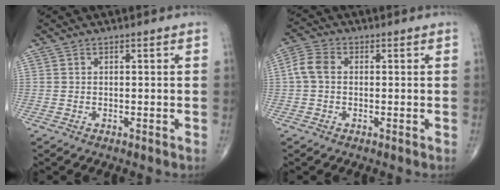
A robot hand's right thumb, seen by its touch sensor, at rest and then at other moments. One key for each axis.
{"total": 4.5, "fx": 0.1, "fy": 3.2, "fz": 3.1, "tx": -0.068, "ty": 0.014, "tz": -0.005}